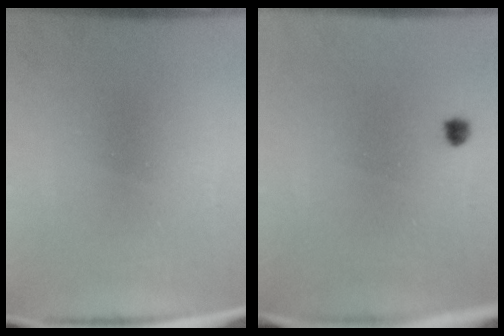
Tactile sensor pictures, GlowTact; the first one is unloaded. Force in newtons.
{"total": 1.2}